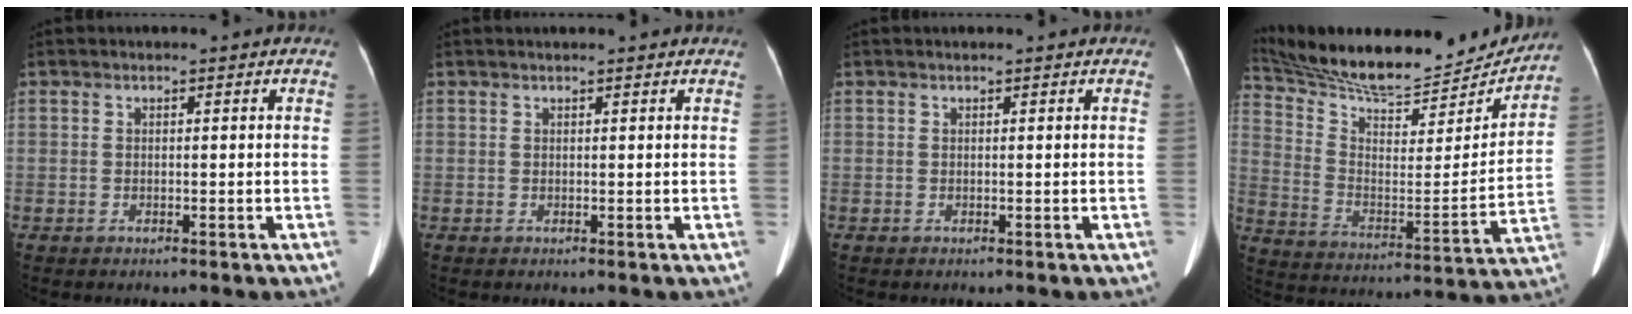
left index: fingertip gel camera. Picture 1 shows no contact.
{"total": 3.8, "force": [3.4, 0.2, 1.6], "torque": [-0.020, 0.027, 0.039]}
{"total": 0.9, "force": [0.8, 0.1, 0.3], "torque": [-0.006, 0.022, 0.013]}
{"total": 23.4, "force": [21.6, 4.8, 7.6], "torque": [-0.137, -0.032, 0.326]}